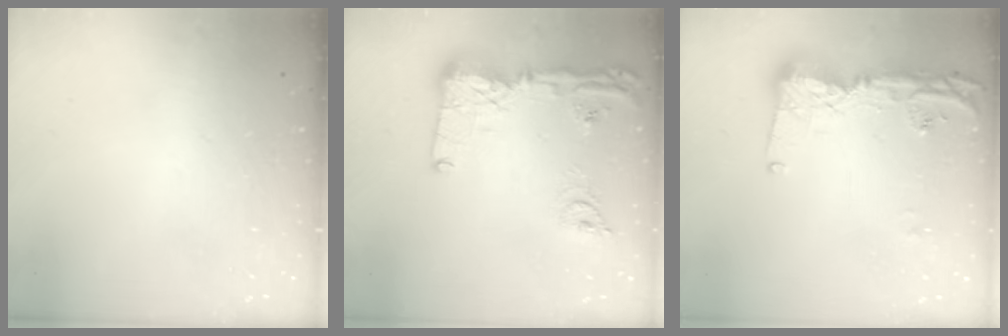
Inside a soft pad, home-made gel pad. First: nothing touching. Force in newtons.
{"total": 16.7, "press": 16.6, "slide": 1.9}
{"total": 14.0, "press": 13.9, "slide": 1.3}